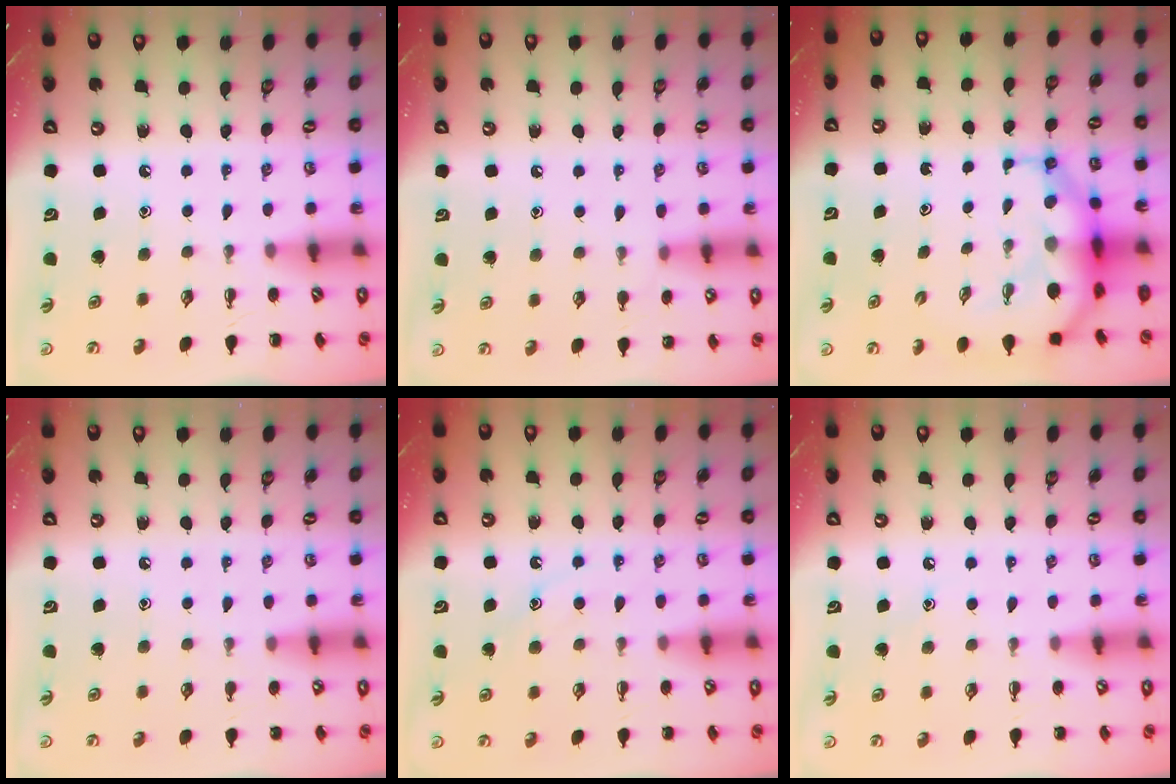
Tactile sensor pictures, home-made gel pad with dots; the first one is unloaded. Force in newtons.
{"total": 5.1, "press": 4.8, "slide": 1.7}
{"total": 9.1, "press": 8.8, "slide": 2.3}
{"total": 3.3, "press": 3.1, "slide": 1.2}
{"total": 10.2, "press": 10.1, "slide": 1.3}
{"total": 6.0, "press": 5.8, "slide": 1.7}